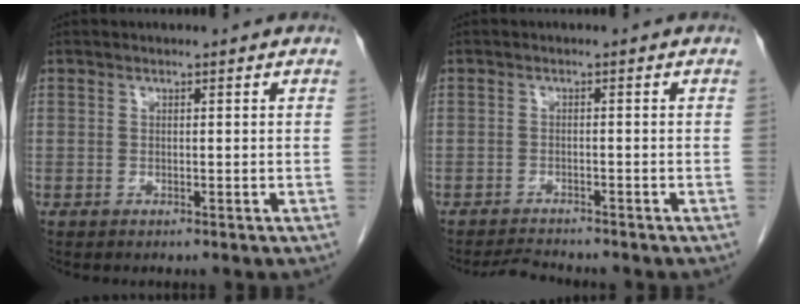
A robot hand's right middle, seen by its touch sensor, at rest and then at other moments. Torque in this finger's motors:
{"motor_torque": [-0.11, -0.23, -0.10, -0.01]}